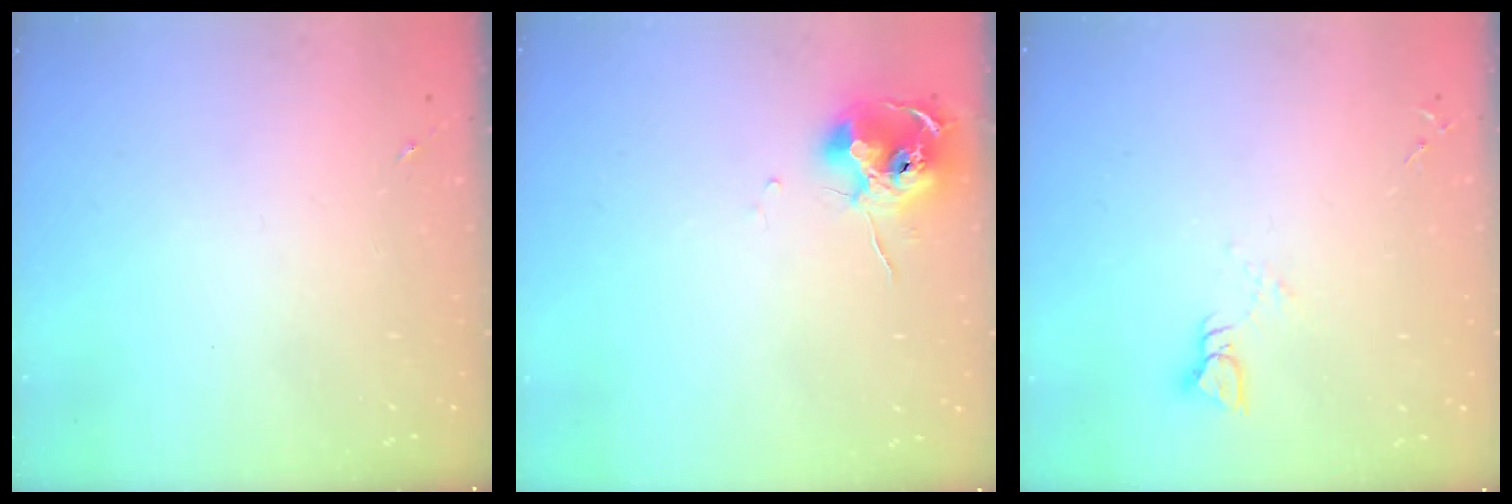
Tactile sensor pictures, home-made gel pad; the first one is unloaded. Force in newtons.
{"total": 10.4, "press": 10.3, "slide": 0.7}
{"total": 3.5, "press": 3.5, "slide": 0.2}